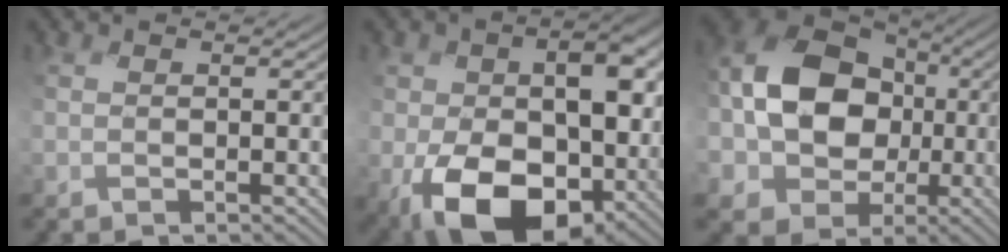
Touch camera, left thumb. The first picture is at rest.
{"total": 17.0, "force": [-3.4, 11.3, 12.2], "torque": [-0.176, -0.049, -0.044]}
{"total": 13.8, "force": [-0.8, 11.3, 8.0], "torque": [-0.163, -0.005, -0.030]}